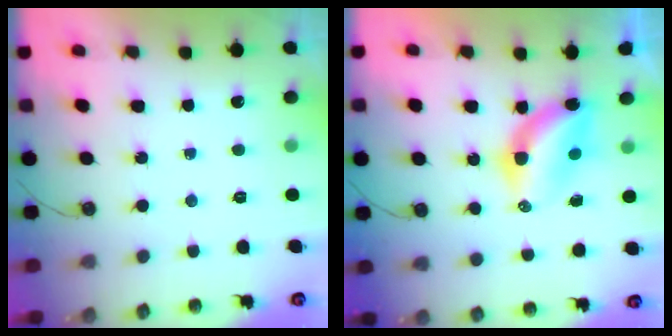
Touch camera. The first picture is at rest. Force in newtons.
{"total": 6.5, "press": 6.5, "slide": 0.5}